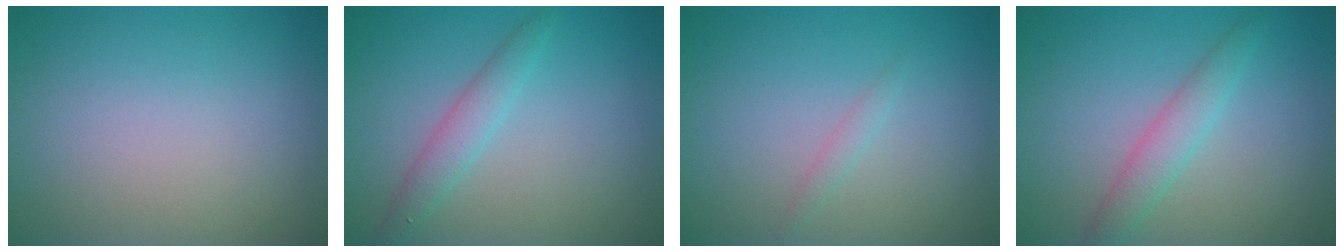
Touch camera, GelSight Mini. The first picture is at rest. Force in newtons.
{"total": 2.2, "press": 2.2, "slide": 0.1}
{"total": 0.8, "press": 0.8, "slide": 0.0}
{"total": 2.6, "press": 2.6, "slide": 0.0}